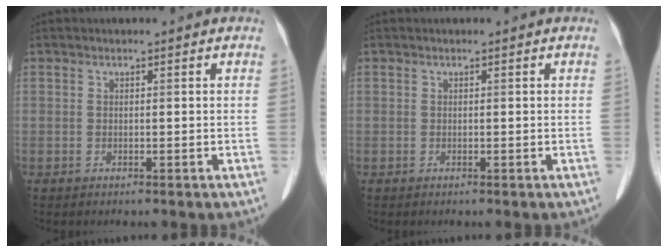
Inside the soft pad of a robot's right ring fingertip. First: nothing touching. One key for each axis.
{"total": 0.0}